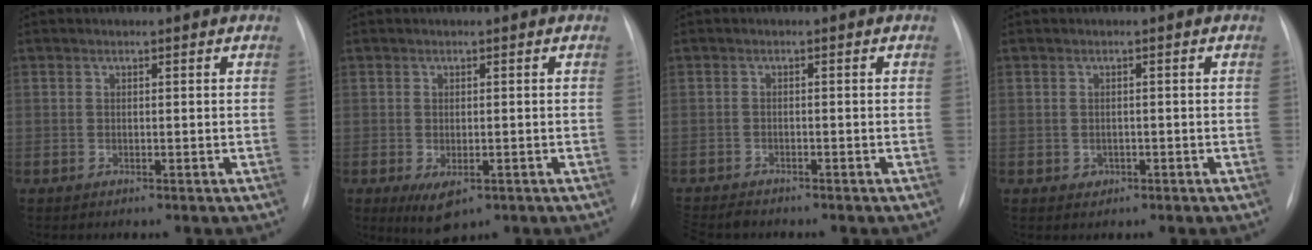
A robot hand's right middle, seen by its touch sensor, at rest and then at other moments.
{"total": 4.4, "force": [-2.1, 2.0, 3.3], "torque": [-0.060, -0.009, -0.024]}
{"total": 5.0, "force": [-4.5, 1.4, 1.5], "torque": [-0.023, -0.013, -0.072]}
{"total": 1.2, "force": [-0.5, 1.1, 0.3], "torque": [-0.002, 0.003, -0.004]}